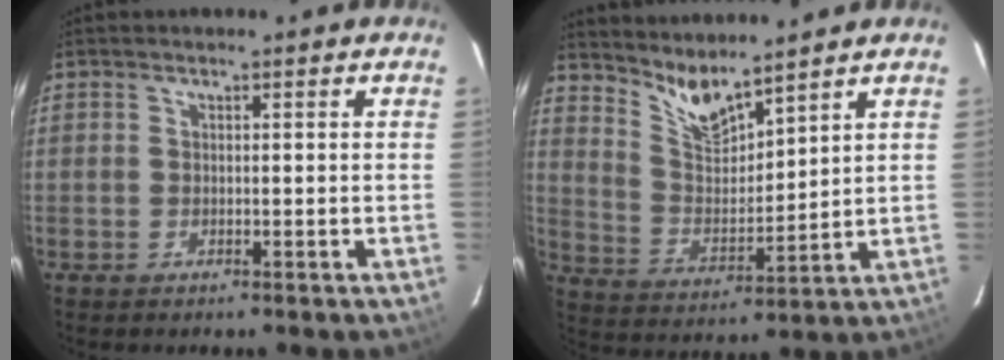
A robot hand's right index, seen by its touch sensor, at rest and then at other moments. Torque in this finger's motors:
{"motor_torque": [-0.34, 0.42, 0.02, 0.01]}